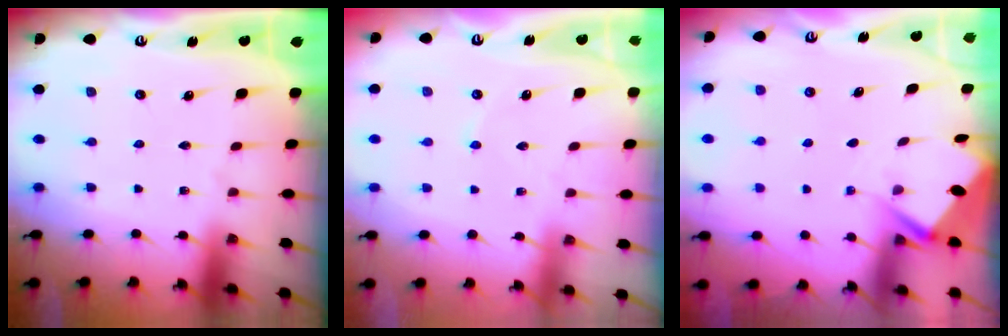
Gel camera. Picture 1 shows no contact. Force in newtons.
{"total": 1.2, "press": 1.2, "slide": 0.2}
{"total": 3.1, "press": 3.0, "slide": 0.4}